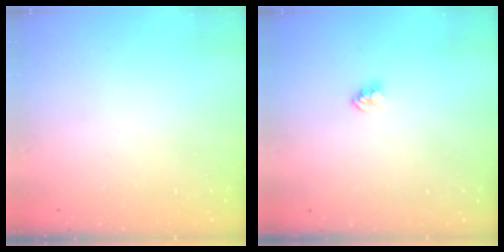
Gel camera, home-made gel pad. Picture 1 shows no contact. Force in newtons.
{"total": 2.3, "press": 2.3, "slide": 0.1}